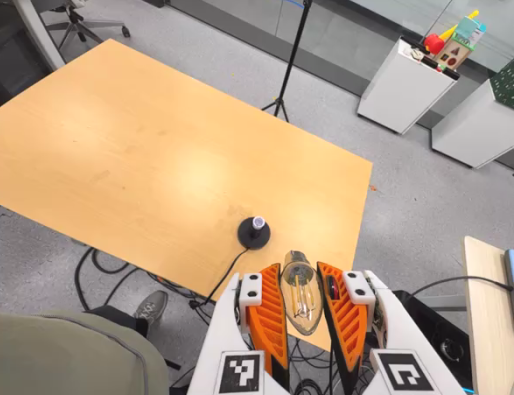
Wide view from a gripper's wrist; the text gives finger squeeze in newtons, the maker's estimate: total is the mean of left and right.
{"total": 19.5, "left": 21.1, "right": 18.0}